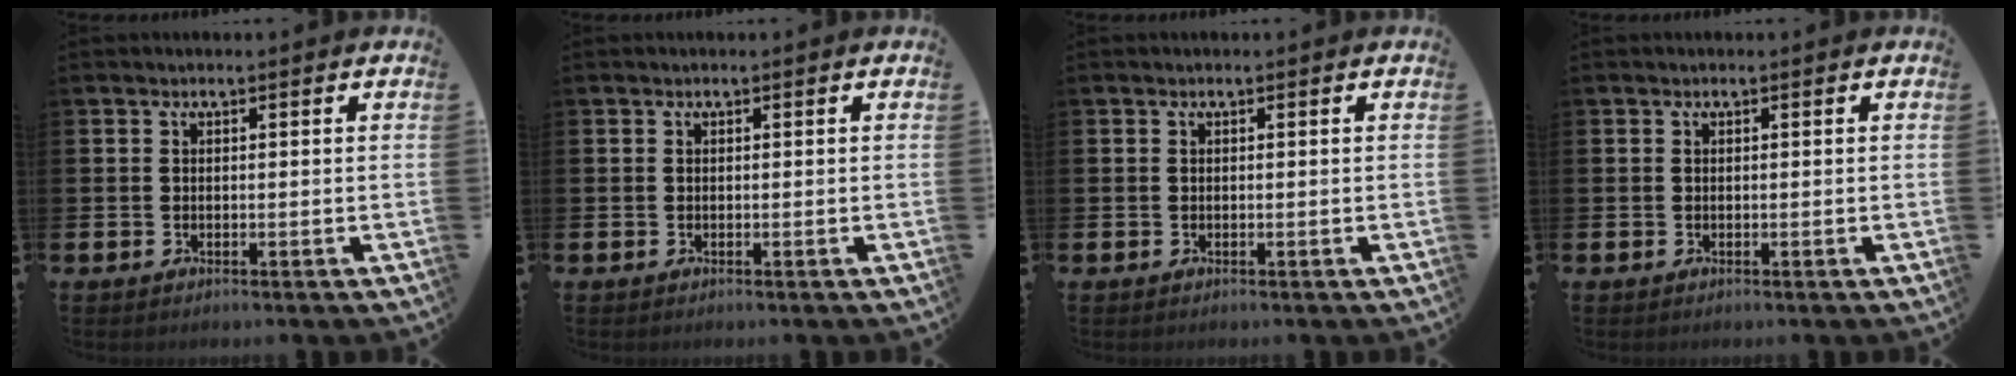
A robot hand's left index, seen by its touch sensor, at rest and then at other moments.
{"total": 0.0}
{"total": 0.0}
{"total": 0.0}